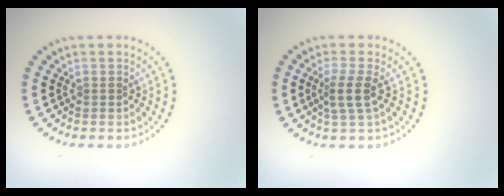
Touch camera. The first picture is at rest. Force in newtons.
{"total": 2.5, "press": 1.9, "slide": 1.5}